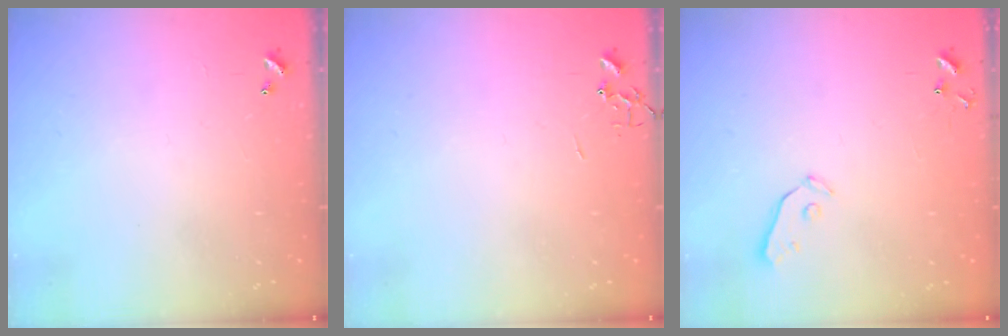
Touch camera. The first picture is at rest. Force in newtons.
{"total": 0.0}
{"total": 3.4, "press": 3.4, "slide": 0.5}